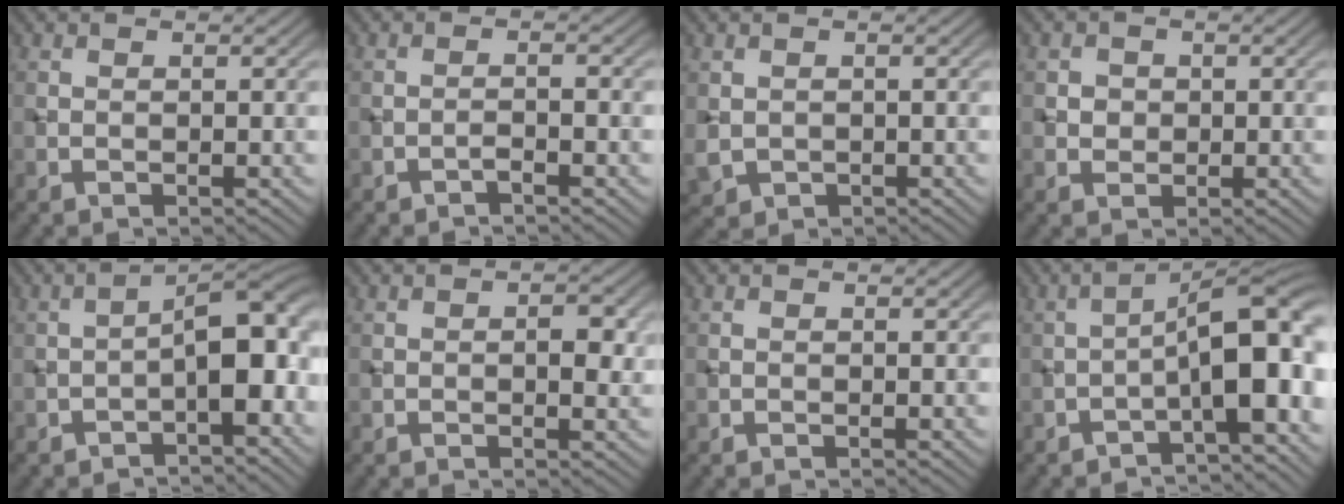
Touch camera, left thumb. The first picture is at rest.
{"total": 1.4, "force": [-1.0, 0.1, 0.9], "torque": [-0.015, 0.006, -0.023]}
{"total": 2.0, "force": [0.0, 1.9, 0.8], "torque": [-0.029, -0.012, 0.005]}
{"total": 1.8, "force": [0.1, 1.7, 0.5], "torque": [-0.009, -0.003, -0.001]}
{"total": 7.4, "force": [-2.3, 2.8, 6.5], "torque": [-0.083, 0.015, -0.042]}
{"total": 2.8, "force": [-0.2, 1.3, 2.5], "torque": [-0.029, 0.000, -0.005]}
{"total": 0.0}
{"total": 8.9, "force": [-3.0, 2.3, 8.1], "torque": [-0.105, 0.024, -0.050]}